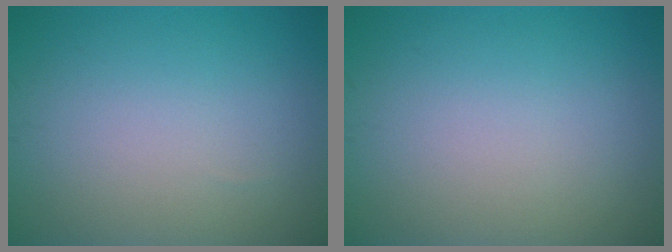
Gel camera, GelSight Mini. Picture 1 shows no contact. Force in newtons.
{"total": 0.0}